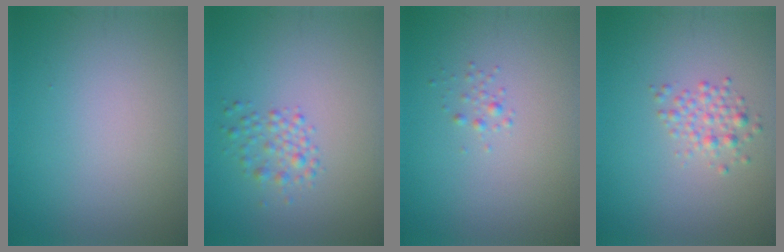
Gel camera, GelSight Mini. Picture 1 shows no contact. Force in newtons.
{"total": 1.8, "press": 1.8, "slide": 0.1}
{"total": 0.7, "press": 0.7, "slide": 0.0}
{"total": 1.9, "press": 1.9, "slide": 0.1}